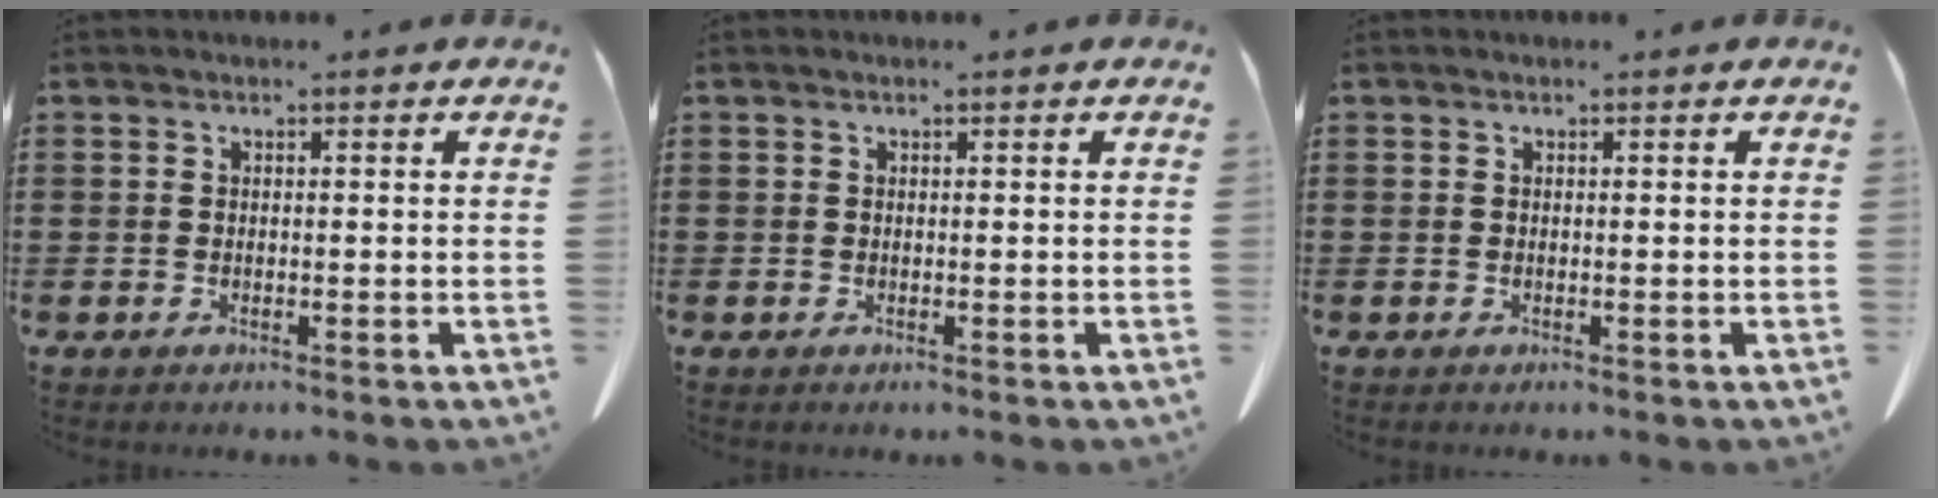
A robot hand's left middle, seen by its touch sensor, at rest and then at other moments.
{"total": 0.0}
{"total": 0.0}